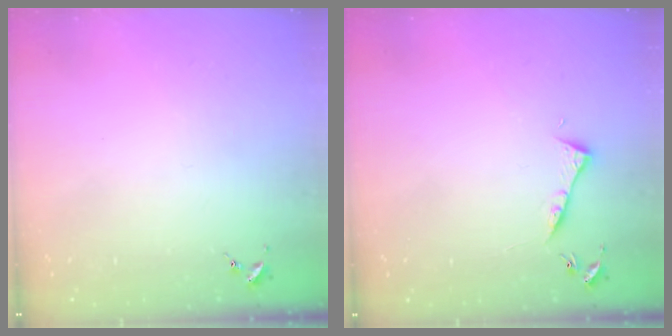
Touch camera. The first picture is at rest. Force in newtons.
{"total": 4.2, "press": 4.1, "slide": 0.5}